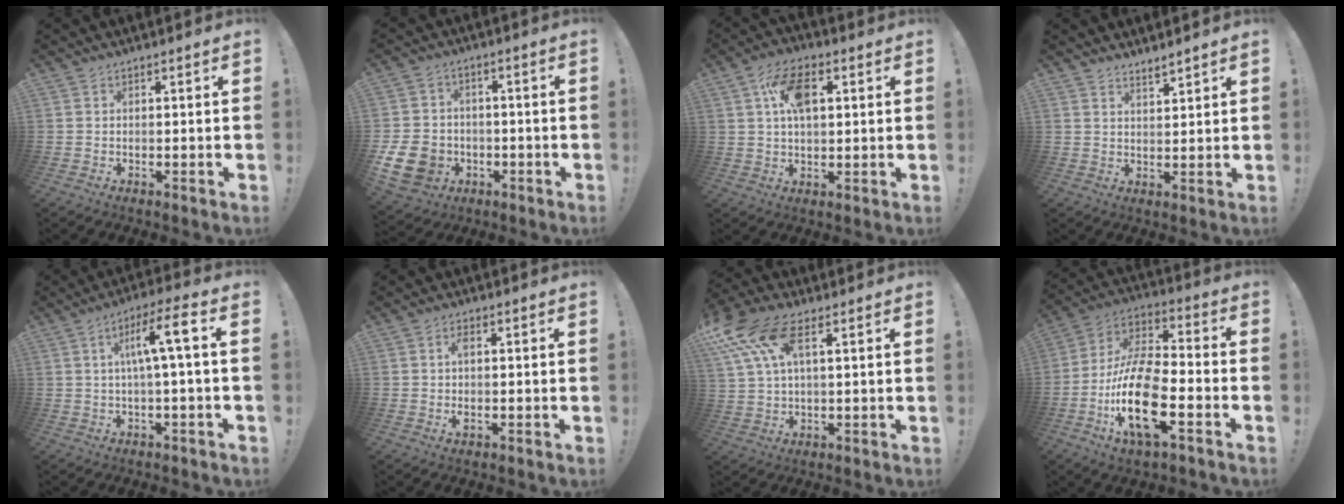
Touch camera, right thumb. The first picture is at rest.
{"total": 12.7, "force": [-4.1, 10.6, 5.7], "torque": [-0.115, 0.028, -0.070]}
{"total": 11.2, "force": [3.3, 6.2, 8.8], "torque": [-0.140, 0.009, 0.060]}
{"total": 3.4, "force": [3.2, 0.5, 0.8], "torque": [0.002, -0.031, 0.056]}
{"total": 9.9, "force": [1.3, 1.1, 9.7], "torque": [-0.166, 0.007, 0.015]}
{"total": 2.5, "force": [0.1, 0.9, 2.4], "torque": [-0.038, 0.006, -0.002]}
{"total": 13.4, "force": [7.1, 6.2, 9.5], "torque": [-0.203, -0.023, 0.135]}
{"total": 21.1, "force": [-7.6, 8.7, 17.6], "torque": [-0.356, 0.034, -0.125]}